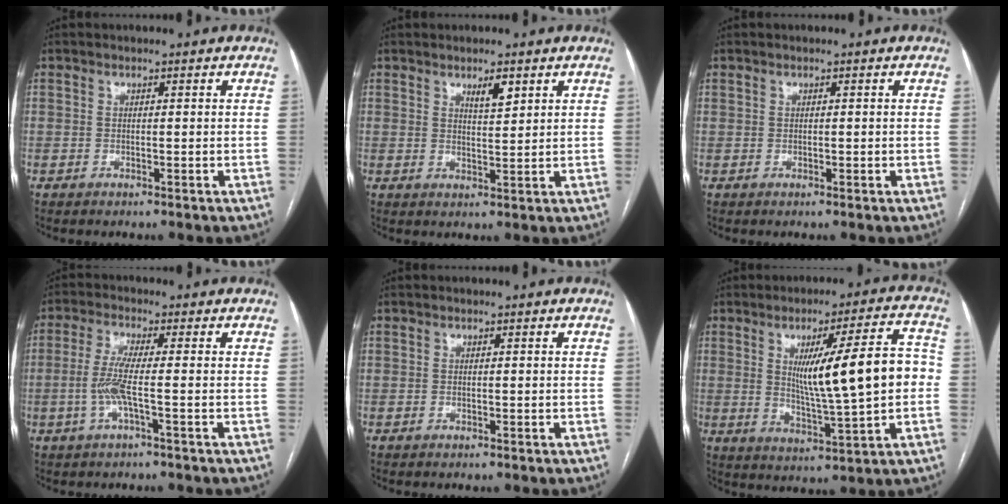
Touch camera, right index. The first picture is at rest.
{"total": 3.0, "force": [1.9, 0.6, 2.2], "torque": [-0.040, -0.004, 0.033]}
{"total": 0.5, "force": [0.2, 0.3, 0.4], "torque": [-0.007, 0.001, 0.005]}
{"total": 5.0, "force": [-1.1, -0.1, 4.8], "torque": [-0.111, -0.002, -0.026]}
{"total": 0.0}
{"total": 14.3, "force": [0.9, 1.2, 14.3], "torque": [-0.215, 0.013, 0.021]}